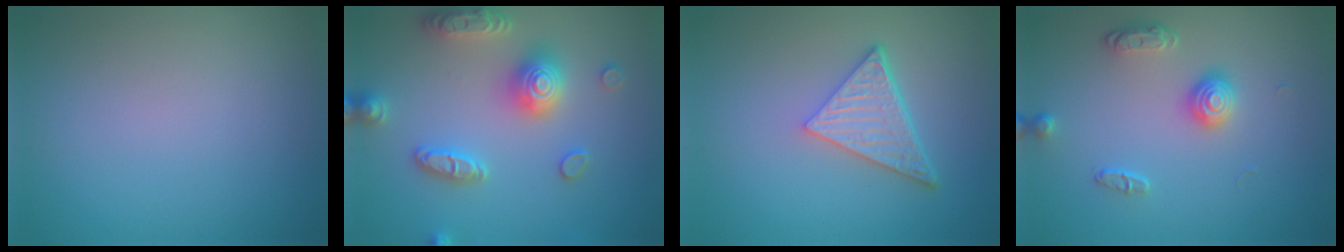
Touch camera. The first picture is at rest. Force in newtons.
{"total": 5.4, "press": 5.3, "slide": 0.9}
{"total": 5.0, "press": 3.6, "slide": 3.5}
{"total": 2.3, "press": 1.8, "slide": 1.4}